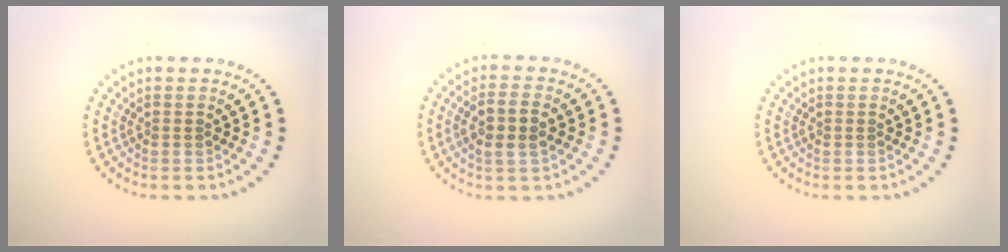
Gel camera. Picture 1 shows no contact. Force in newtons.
{"total": 3.0, "press": 2.8, "slide": 0.9}
{"total": 0.0}